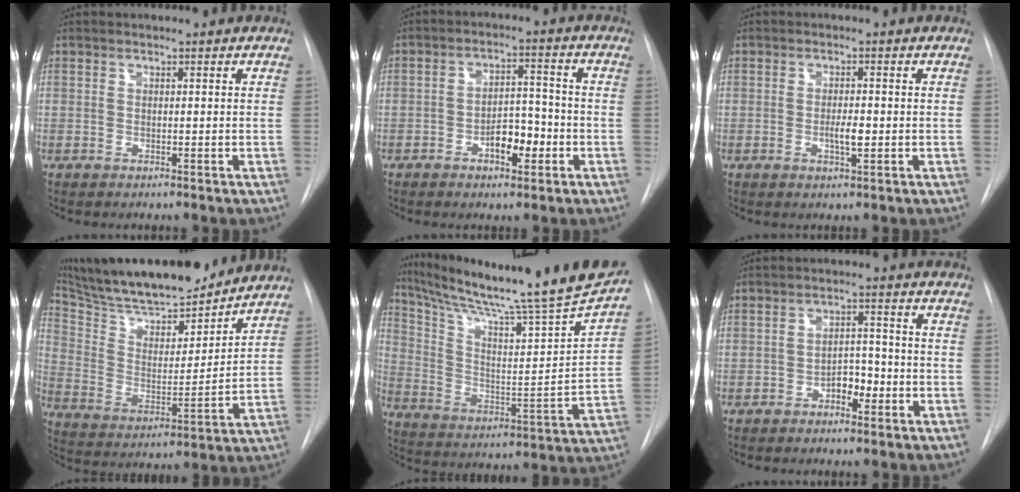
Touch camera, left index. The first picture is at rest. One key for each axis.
{"total": 5.9, "fx": -2.6, "fy": 2.6, "fz": 4.5, "tx": -0.067, "ty": 0.009, "tz": -0.040}
{"total": 2.5, "fx": -0.7, "fy": 0.6, "fz": 2.3, "tx": -0.042, "ty": -0.004, "tz": -0.013}
{"total": 21.0, "fx": 18.7, "fy": 3.4, "fz": 8.8, "tx": -0.160, "ty": 0.000, "tz": 0.303}
{"total": 24.6, "fx": 21.6, "fy": -1.5, "fz": 11.7, "tx": -0.195, "ty": -0.081, "tz": 0.316}
{"total": 3.9, "fx": -2.2, "fy": 2.1, "fz": 2.5, "tx": -0.031, "ty": 0.007, "tz": -0.038}